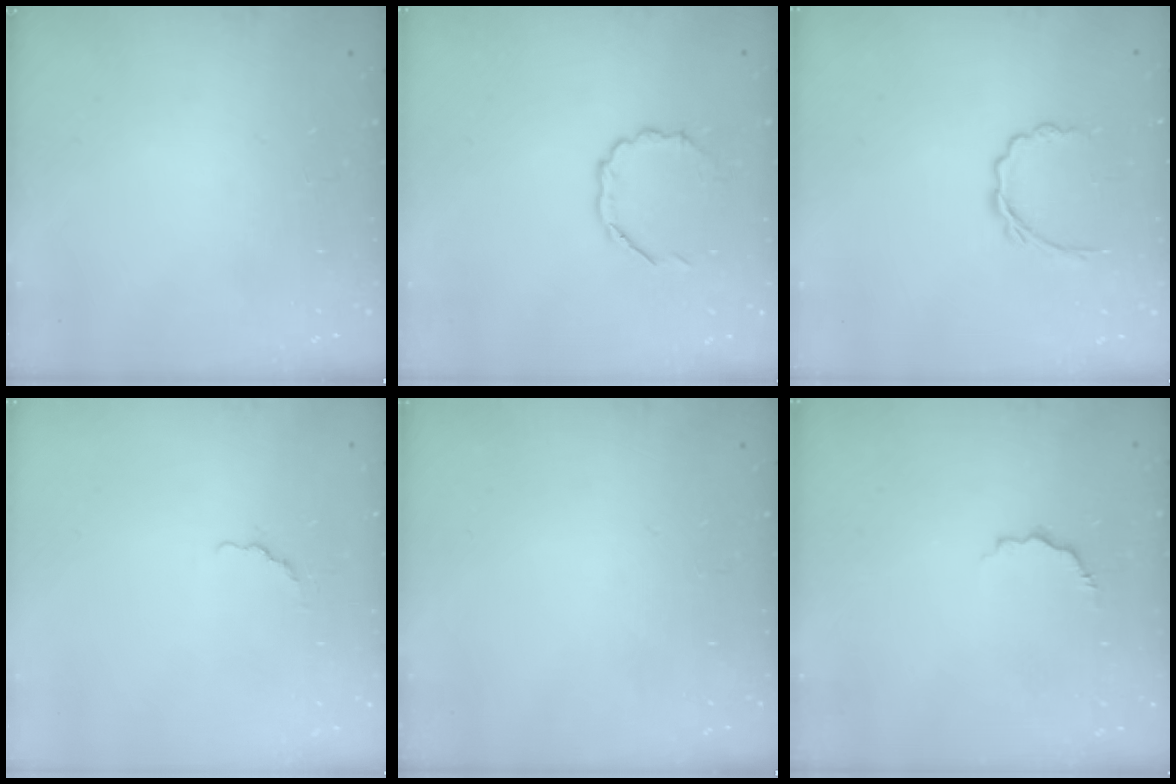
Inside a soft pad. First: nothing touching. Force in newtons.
{"total": 4.9, "press": 4.7, "slide": 1.3}
{"total": 4.4, "press": 4.2, "slide": 1.3}
{"total": 1.5, "press": 1.3, "slide": 0.7}
{"total": 0.0}
{"total": 3.6, "press": 3.5, "slide": 0.7}